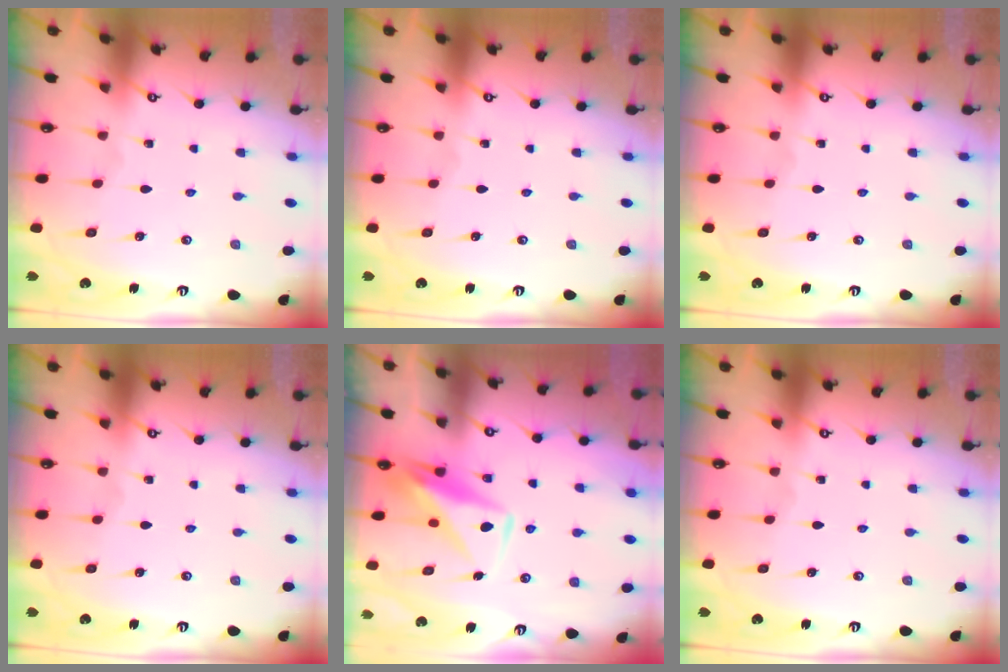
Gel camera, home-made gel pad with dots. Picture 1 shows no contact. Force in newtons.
{"total": 0.0}
{"total": 0.0}
{"total": 0.0}
{"total": 10.8, "press": 10.8, "slide": 0.9}
{"total": 0.0}